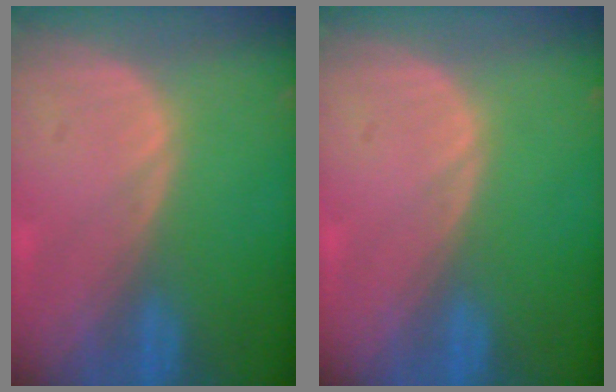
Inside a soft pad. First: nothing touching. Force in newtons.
{"total": 0.0}